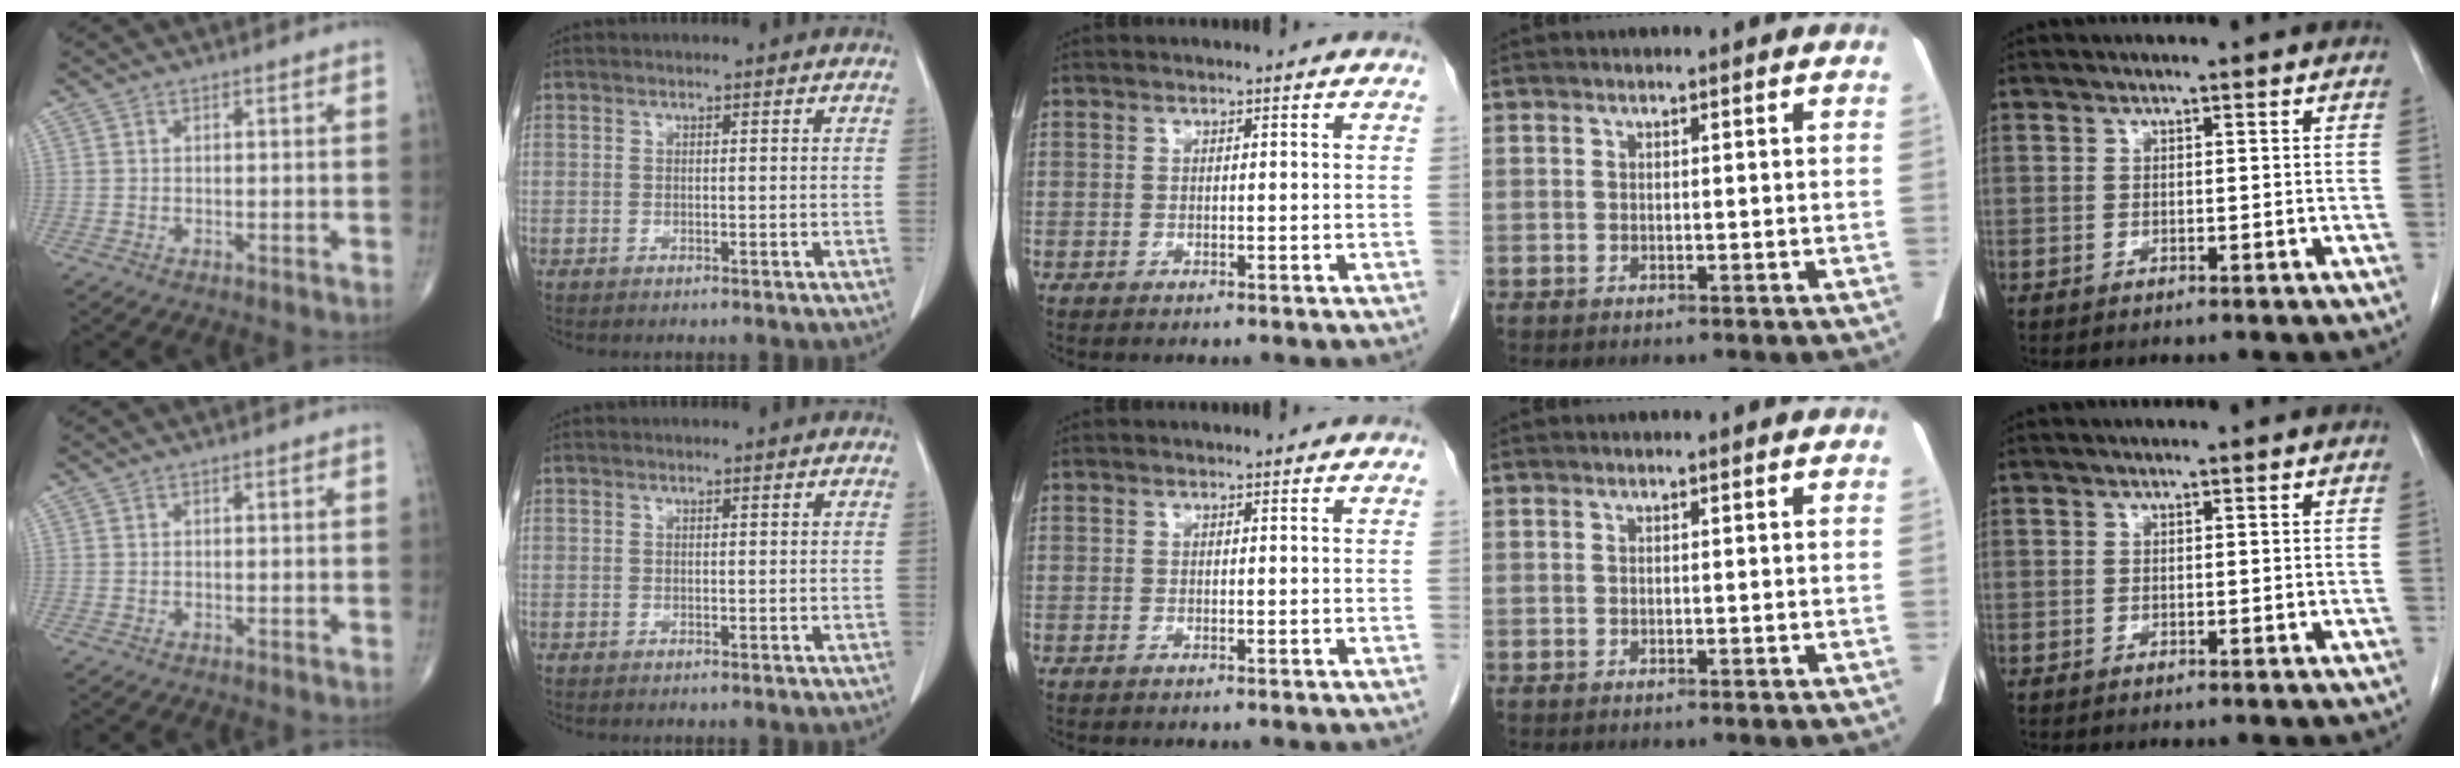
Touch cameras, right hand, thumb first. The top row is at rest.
{}